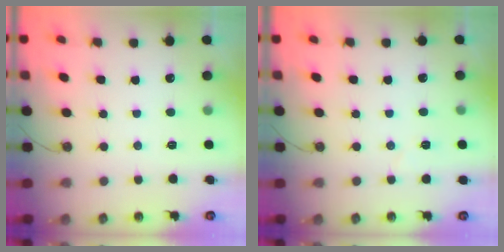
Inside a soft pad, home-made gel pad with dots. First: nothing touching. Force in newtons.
{"total": 3.3, "press": 2.6, "slide": 2.1}